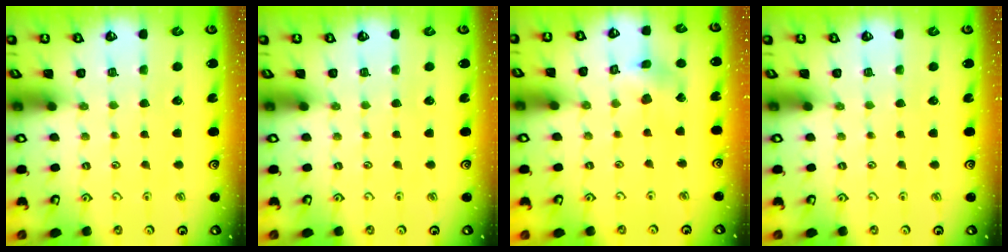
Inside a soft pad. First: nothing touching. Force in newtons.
{"total": 0.0}
{"total": 7.8, "press": 7.7, "slide": 1.0}
{"total": 0.0}